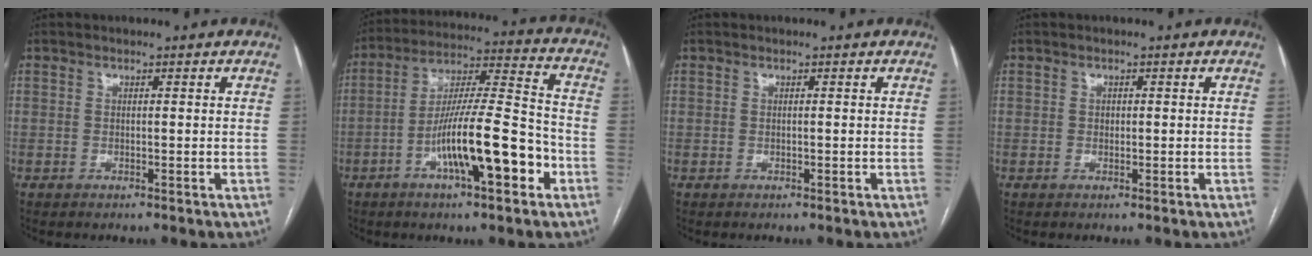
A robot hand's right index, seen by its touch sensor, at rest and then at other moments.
{"total": 15.1, "force": [-5.9, 2.1, 13.8], "torque": [-0.240, 0.009, -0.095]}
{"total": 0.0}
{"total": 0.6, "force": [0.0, 0.5, 0.3], "torque": [-0.001, 0.002, 0.000]}